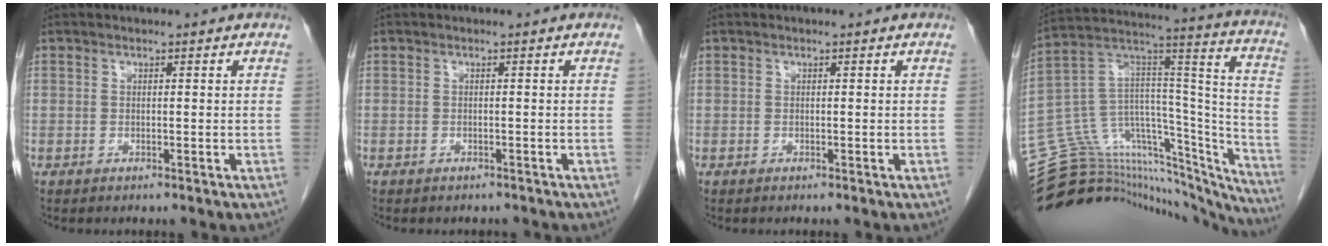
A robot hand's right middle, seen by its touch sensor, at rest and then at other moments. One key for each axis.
{"total": 1.7, "fx": -1.6, "fy": 0.7, "fz": 0.3, "tx": -0.013, "ty": -0.002, "tz": -0.020}
{"total": 0.0}
{"total": 36.0, "fx": -32.7, "fy": 9.4, "fz": 11.8, "tx": -0.146, "ty": 0.041, "tz": -0.453}